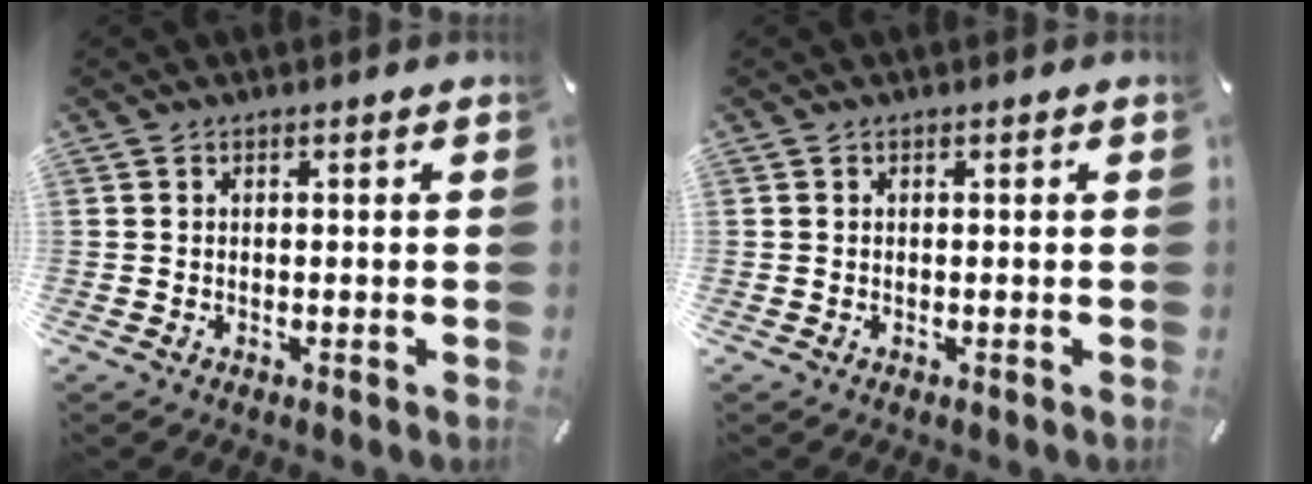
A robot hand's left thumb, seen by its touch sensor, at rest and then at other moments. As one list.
[{"total": 0.0}]